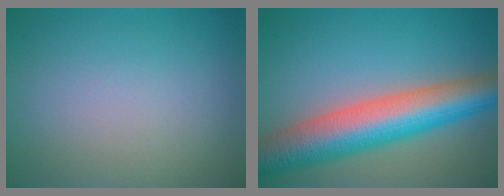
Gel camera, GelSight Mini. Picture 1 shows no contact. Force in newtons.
{"total": 10.4, "press": 10.4, "slide": 0.4}